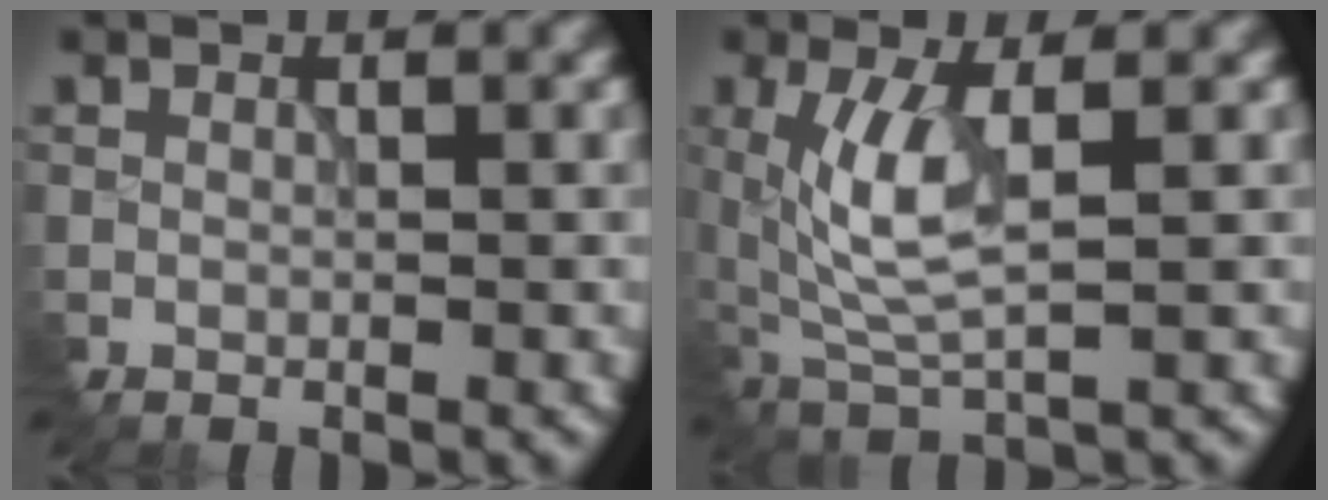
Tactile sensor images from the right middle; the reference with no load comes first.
{"total": 5.5, "force": [0.5, 2.0, 5.1], "torque": [-0.121, -0.006, 0.018]}